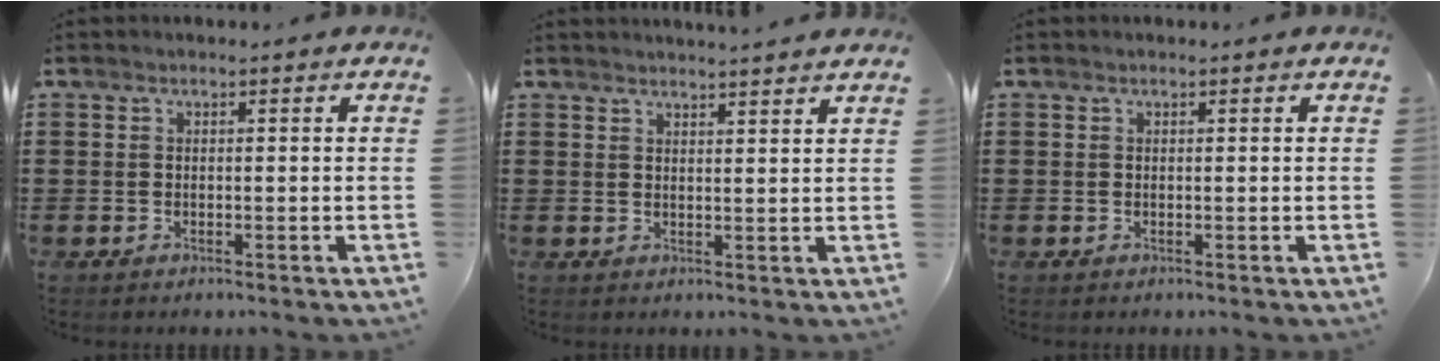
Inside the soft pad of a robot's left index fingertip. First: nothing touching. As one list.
[{"total": 2.2, "force": [2.2, -0.4, 0.2], "torque": [-0.009, -0.005, 0.042]}, {"total": 0.0}]